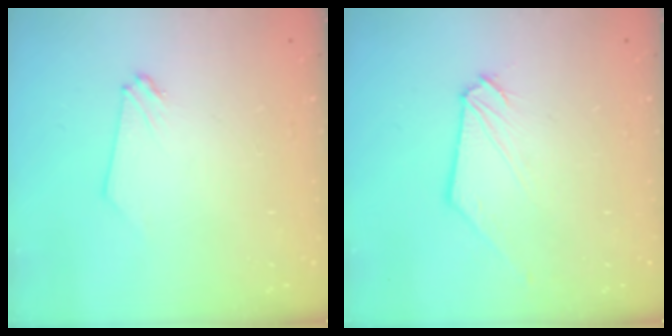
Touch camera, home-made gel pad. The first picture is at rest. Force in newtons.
{"total": 0.7, "press": 0.7, "slide": 0.0}